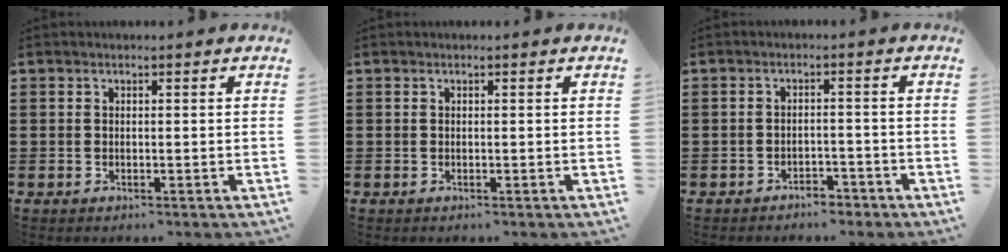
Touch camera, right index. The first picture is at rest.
{"total": 0.0}
{"total": 2.4, "force": [-2.3, 0.6, 0.2], "torque": [-0.011, 0.001, -0.049]}